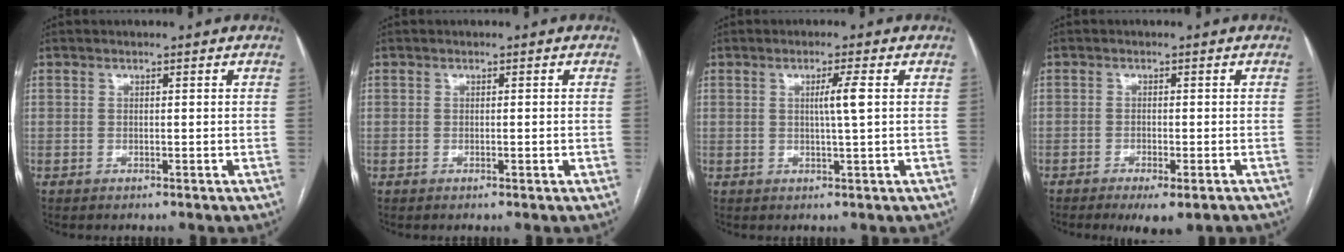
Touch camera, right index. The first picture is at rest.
{"total": 0.8, "force": [-0.3, 0.0, 0.7], "torque": [-0.013, 0.000, -0.002]}
{"total": 3.1, "force": [0.5, -0.6, 3.0], "torque": [-0.057, -0.003, 0.009]}
{"total": 5.7, "force": [-4.1, 1.5, 3.7], "torque": [-0.043, -0.009, -0.055]}